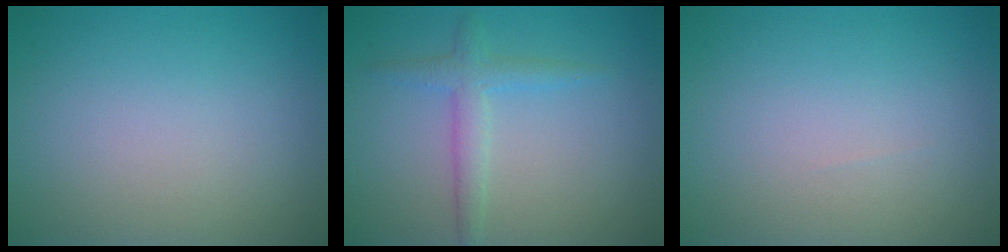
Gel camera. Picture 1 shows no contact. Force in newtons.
{"total": 2.4, "press": 2.4, "slide": 0.2}
{"total": 0.0}